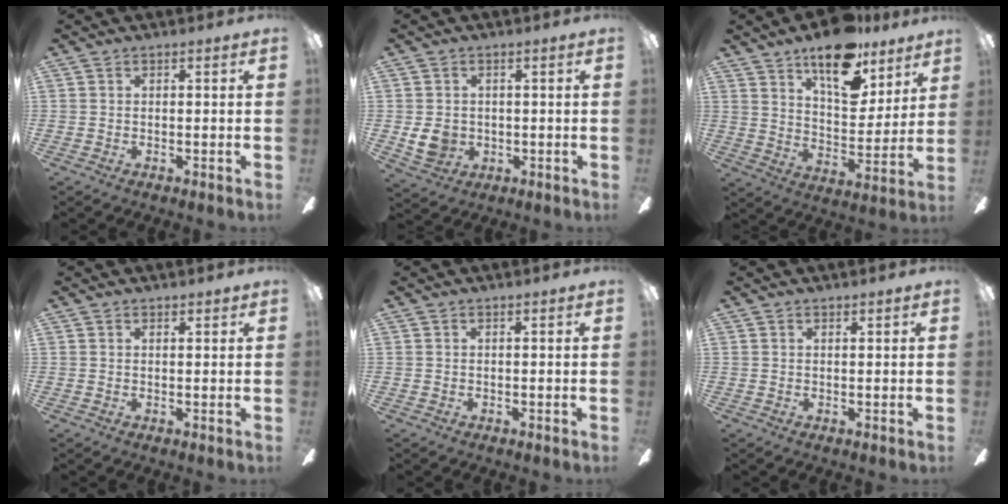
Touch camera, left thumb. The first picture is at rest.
{"total": 6.1, "force": [-0.1, 5.4, 2.8], "torque": [-0.061, 0.003, -0.002]}
{"total": 17.4, "force": [12.6, 7.8, 9.2], "torque": [-0.136, -0.076, 0.218]}
{"total": 1.1, "force": [0.9, 0.4, 0.2], "torque": [0.003, -0.003, 0.016]}
{"total": 0.0}
{"total": 0.6, "force": [0.6, 0.2, 0.1], "torque": [0.004, -0.003, 0.009]}